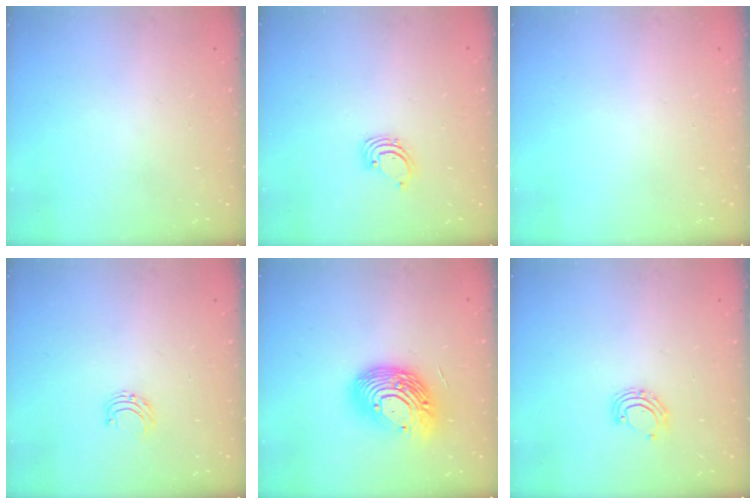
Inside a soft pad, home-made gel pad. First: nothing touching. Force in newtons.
{"total": 1.4, "press": 1.4, "slide": 0.1}
{"total": 0.0}
{"total": 4.6, "press": 4.6, "slide": 0.5}
{"total": 17.8, "press": 17.7, "slide": 1.4}
{"total": 5.3, "press": 5.1, "slide": 1.4}